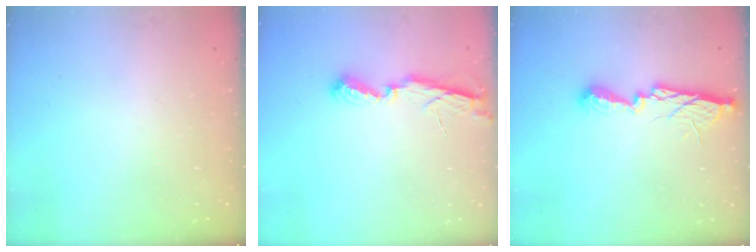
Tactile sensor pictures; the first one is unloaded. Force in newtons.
{"total": 7.1, "press": 7.0, "slide": 0.4}
{"total": 11.0, "press": 11.0, "slide": 0.4}